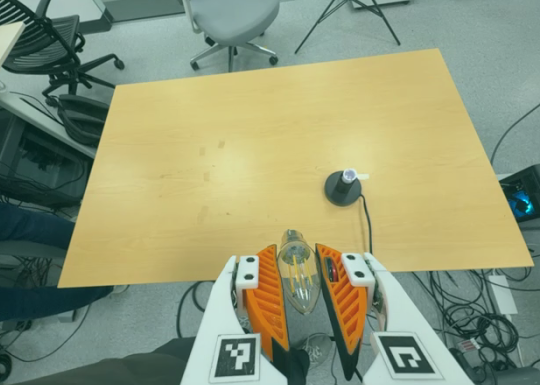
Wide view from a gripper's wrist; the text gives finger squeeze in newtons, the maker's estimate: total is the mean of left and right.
{"total": 10.2, "left": 10.2, "right": 10.2}